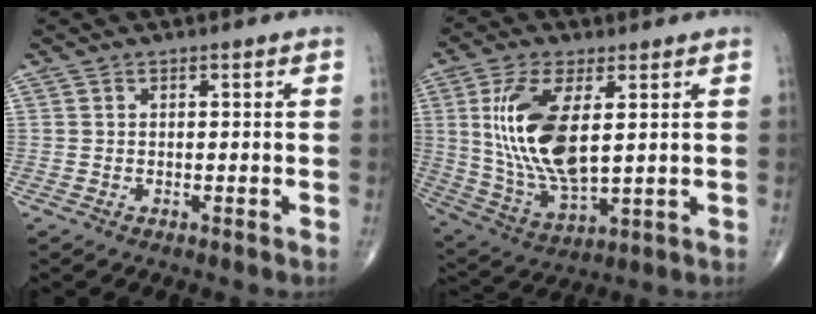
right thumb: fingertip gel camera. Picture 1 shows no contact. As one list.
[{"total": 16.5, "force": [3.2, 7.3, 14.5], "torque": [-0.294, -0.021, 0.073]}]